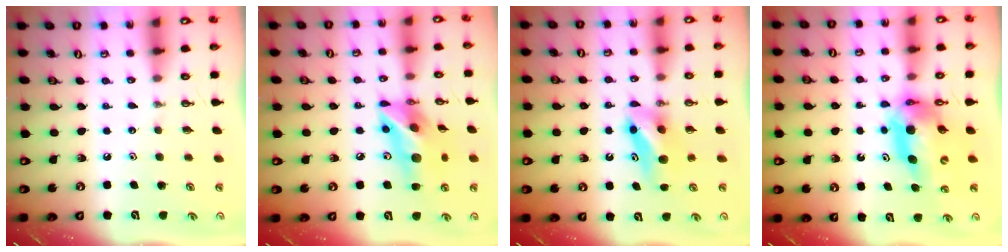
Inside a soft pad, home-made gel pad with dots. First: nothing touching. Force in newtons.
{"total": 14.8, "press": 14.5, "slide": 3.1}
{"total": 7.8, "press": 7.4, "slide": 2.5}
{"total": 11.3, "press": 11.3, "slide": 1.2}